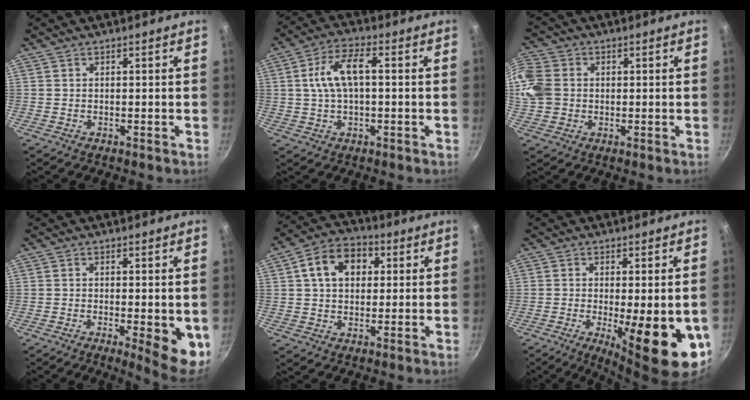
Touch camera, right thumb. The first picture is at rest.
{"total": 8.9, "force": [0.8, 4.2, 7.8], "torque": [-0.148, 0.025, 0.009]}
{"total": 12.0, "force": [0.9, 10.3, 6.1], "torque": [-0.146, 0.012, 0.010]}
{"total": 8.1, "force": [-1.7, 2.2, 7.6], "torque": [-0.088, -0.008, -0.017]}
{"total": 11.0, "force": [2.8, 8.0, 6.9], "torque": [-0.089, 0.017, 0.032]}
{"total": 15.9, "force": [-4.2, 4.5, 14.7], "torque": [-0.185, -0.011, -0.047]}